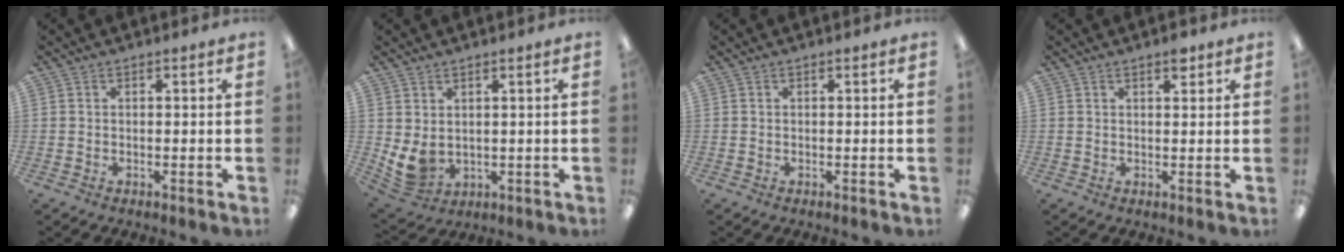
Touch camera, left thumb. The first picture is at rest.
{"total": 6.2, "force": [1.9, 4.8, 3.3], "torque": [-0.083, -0.015, 0.037]}
{"total": 0.0}
{"total": 2.6, "force": [1.8, 1.0, 1.5], "torque": [-0.008, -0.008, 0.027]}